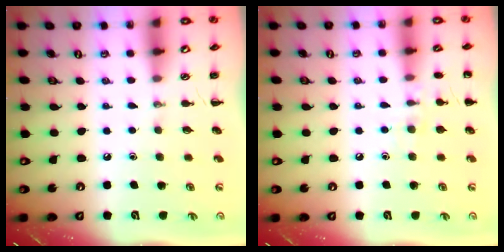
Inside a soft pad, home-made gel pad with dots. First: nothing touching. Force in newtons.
{"total": 7.9, "press": 7.6, "slide": 2.1}